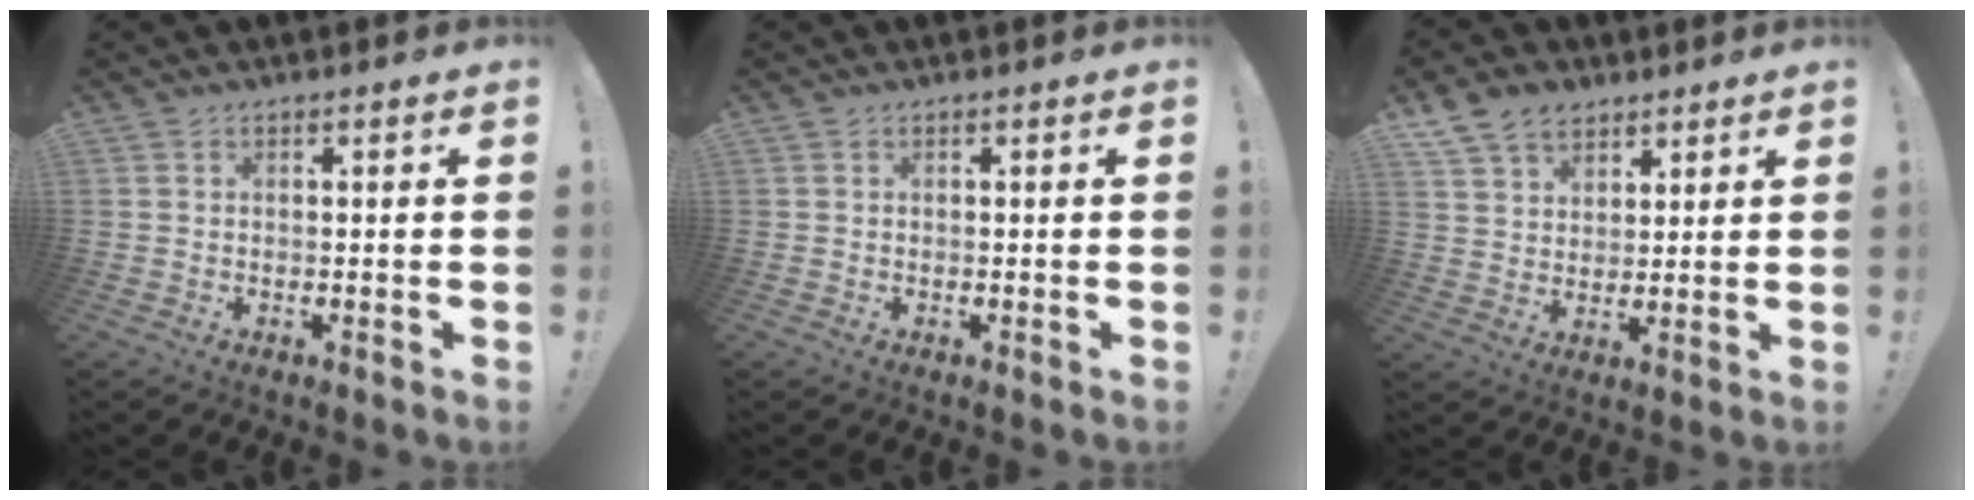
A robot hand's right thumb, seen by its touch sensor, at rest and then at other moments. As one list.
[{"total": 0.0}, {"total": 9.7, "force": [6.4, 6.5, 3.2], "torque": [-0.052, -0.038, 0.126]}]